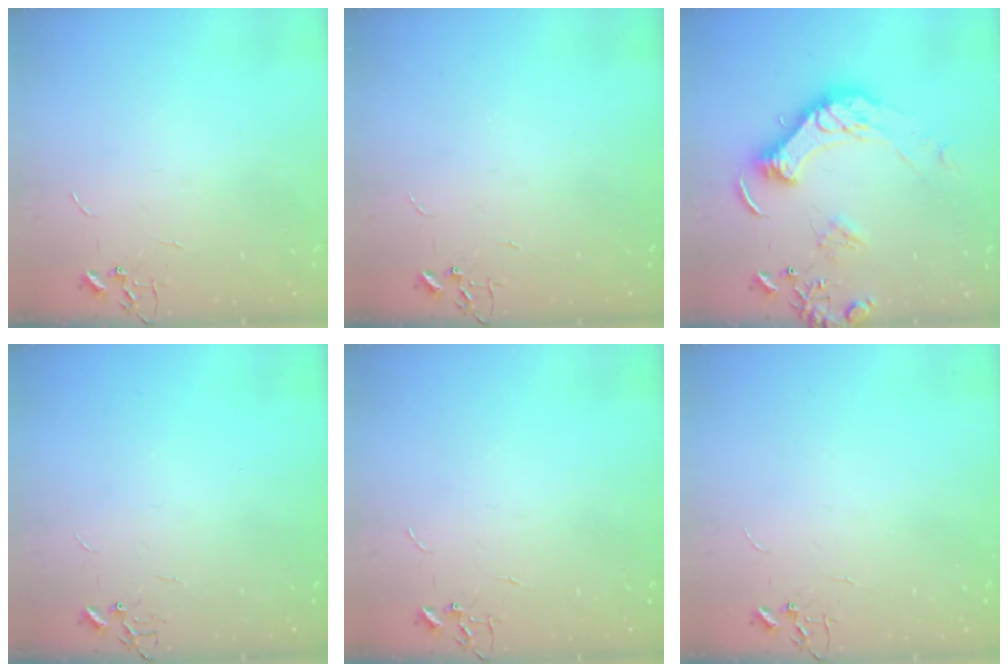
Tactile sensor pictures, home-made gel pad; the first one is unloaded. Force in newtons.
{"total": 0.0}
{"total": 16.2, "press": 16.0, "slide": 2.3}
{"total": 0.0}
{"total": 0.0}
{"total": 0.0}